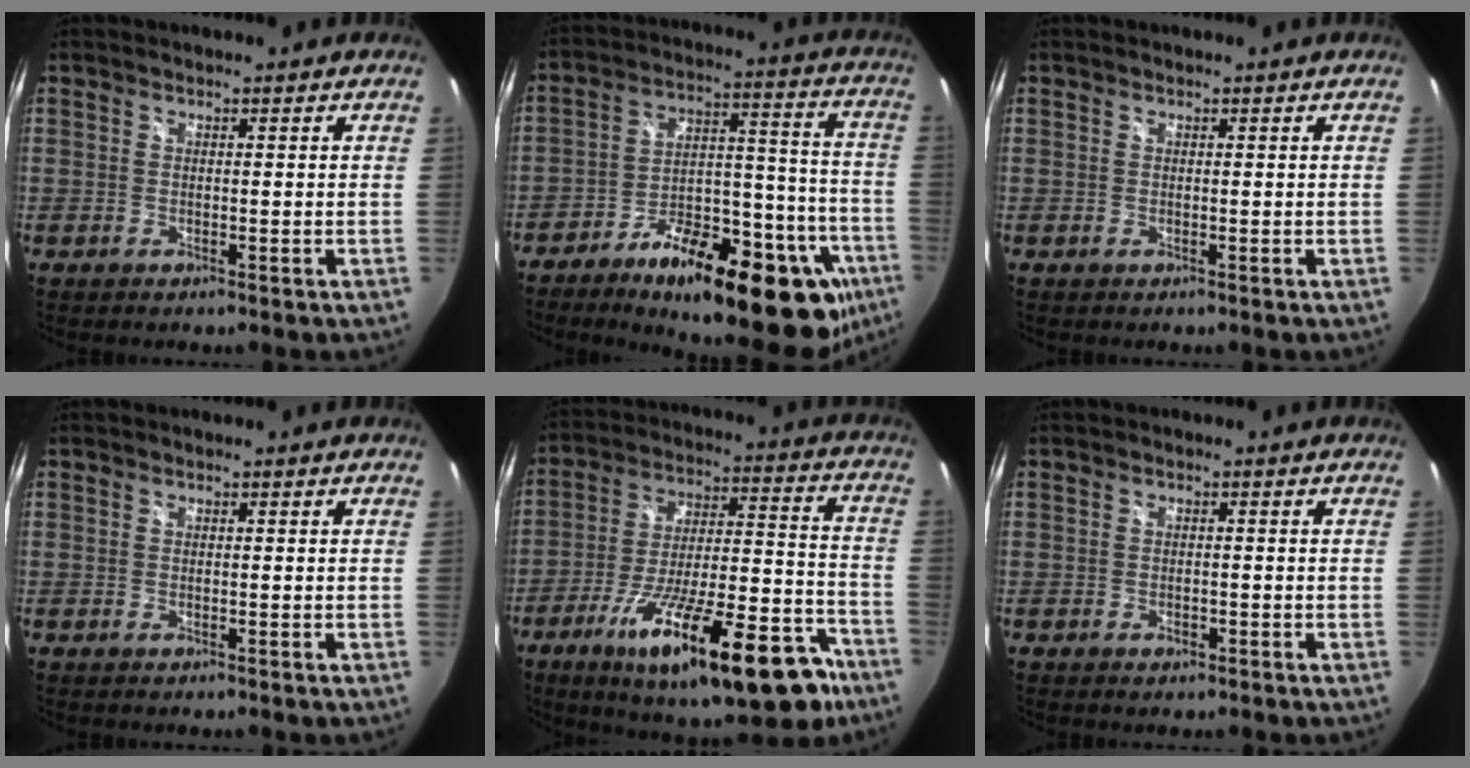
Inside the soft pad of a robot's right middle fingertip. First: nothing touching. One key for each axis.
{"total": 29.1, "fx": -17.3, "fy": 11.1, "fz": 20.6, "tx": -0.269, "ty": 0.024, "tz": -0.241}
{"total": 0.0}
{"total": 0.0}
{"total": 27.2, "fx": -16.5, "fy": 7.8, "fz": 20.2, "tx": -0.312, "ty": -0.028, "tz": -0.247}
{"total": 1.2, "fx": -0.7, "fy": 0.8, "fz": 0.6, "tx": -0.009, "ty": -0.002, "tz": -0.011}